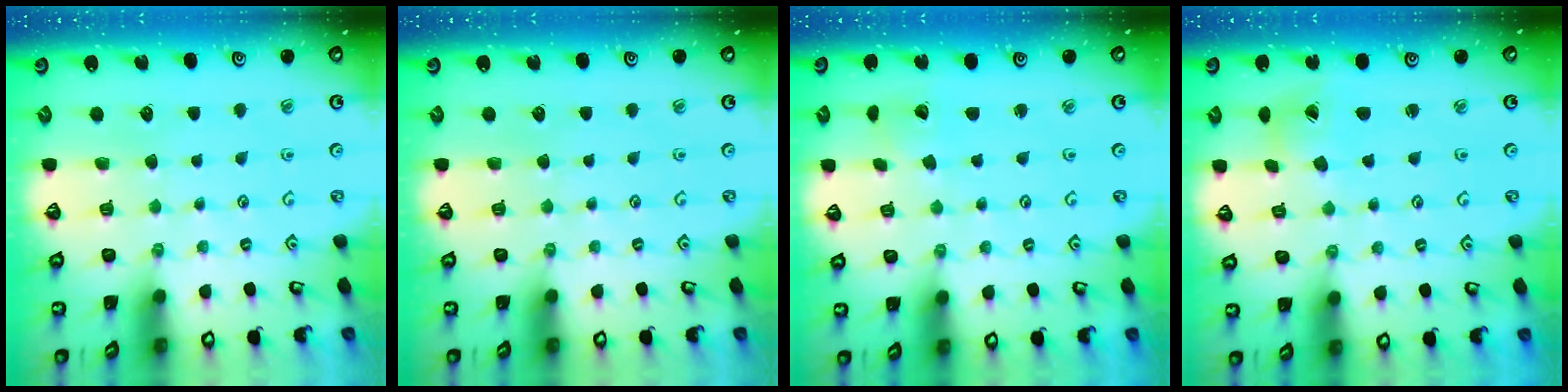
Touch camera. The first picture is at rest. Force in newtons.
{"total": 0.0}
{"total": 2.4, "press": 2.4, "slide": 0.3}
{"total": 3.0, "press": 3.0, "slide": 0.4}